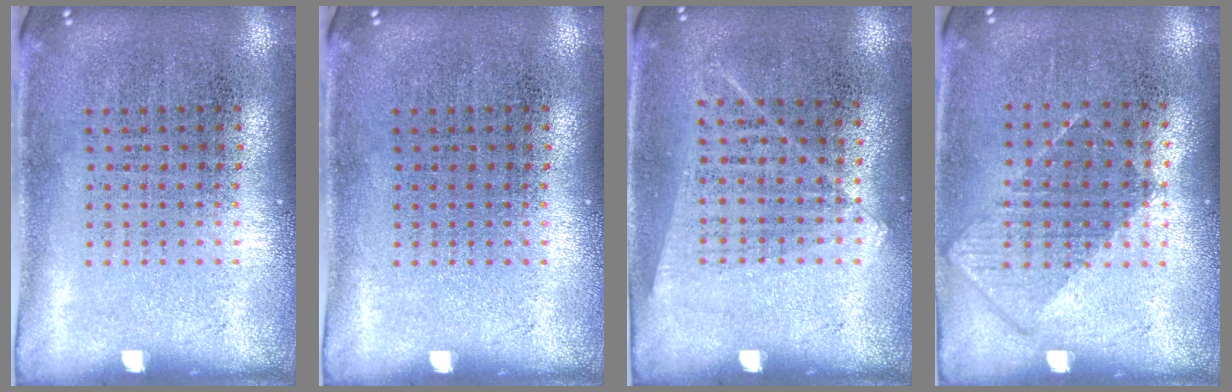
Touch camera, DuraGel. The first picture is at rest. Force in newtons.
{"total": 0.0}
{"total": 1.1, "press": 1.0, "slide": 0.6}
{"total": 0.8, "press": 0.6, "slide": 0.4}